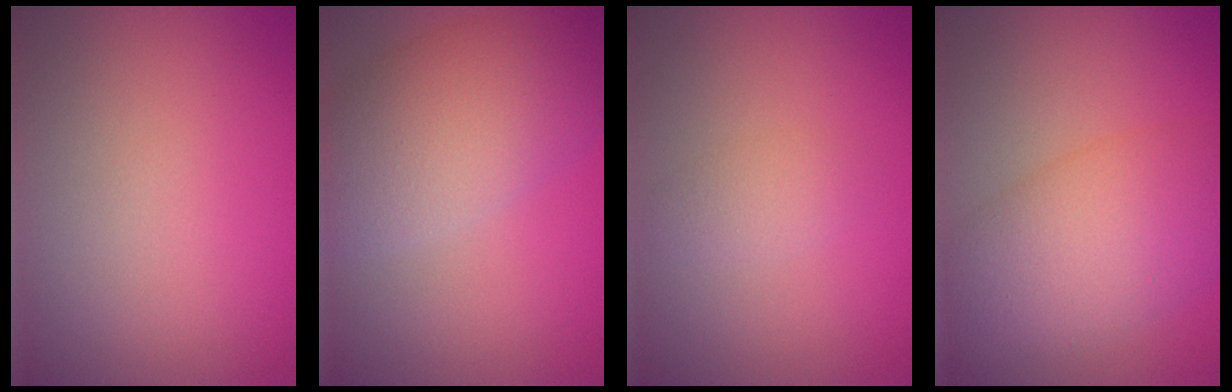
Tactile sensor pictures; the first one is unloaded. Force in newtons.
{"total": 7.4, "press": 7.4, "slide": 0.4}
{"total": 1.4, "press": 1.4, "slide": 0.1}
{"total": 7.4, "press": 7.4, "slide": 0.3}